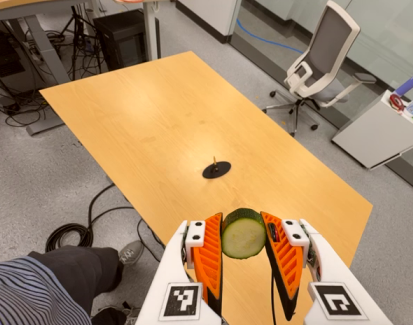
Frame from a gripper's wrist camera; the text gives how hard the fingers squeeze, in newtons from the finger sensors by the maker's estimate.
{"total": 10.3, "left": 9.7, "right": 10.8}